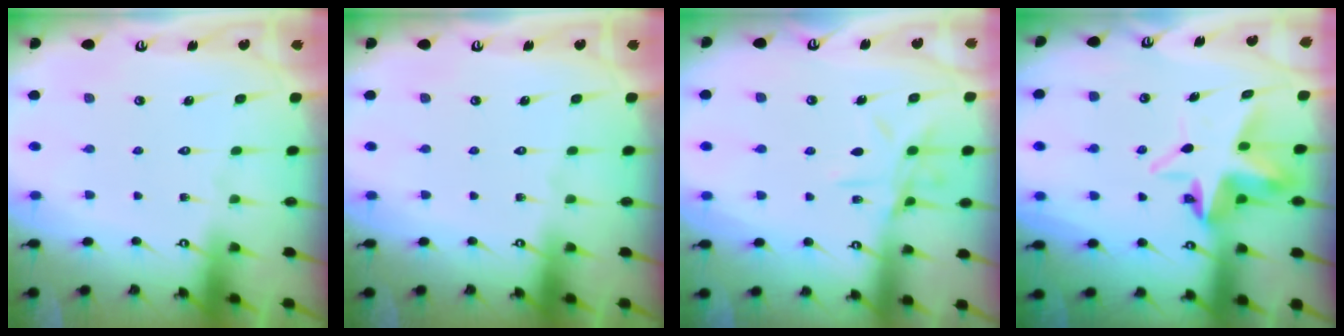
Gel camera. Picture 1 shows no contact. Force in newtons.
{"total": 0.0}
{"total": 10.1, "press": 10.1, "slide": 0.8}
{"total": 7.7, "press": 7.6, "slide": 1.2}